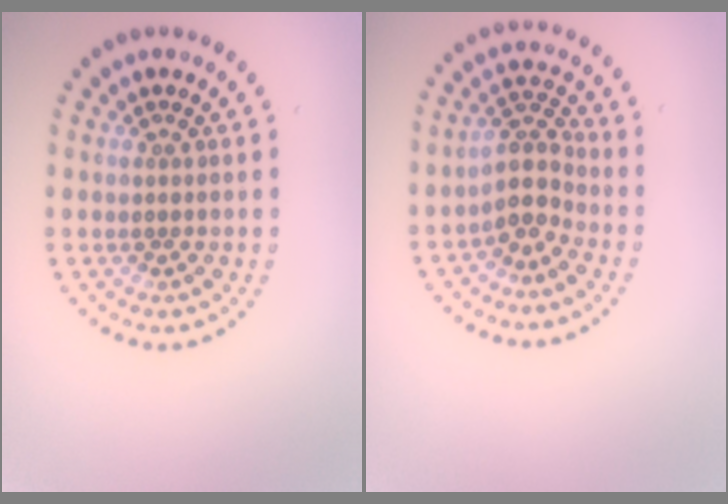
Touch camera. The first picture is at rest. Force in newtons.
{"total": 3.0, "press": 2.2, "slide": 2.0}